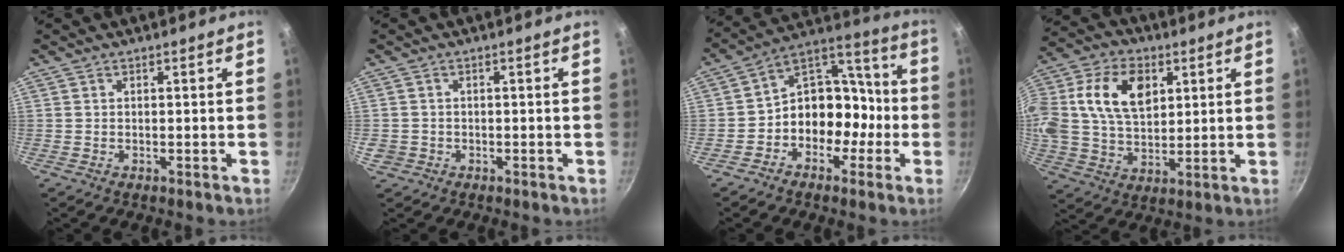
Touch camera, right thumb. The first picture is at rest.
{"total": 2.4, "force": [-0.7, 2.2, 0.7], "torque": [-0.014, 0.004, -0.006]}
{"total": 13.3, "force": [-3.8, 10.6, 7.0], "torque": [-0.041, 0.083, -0.074]}
{"total": 18.7, "force": [5.1, 12.7, 12.8], "torque": [-0.250, 0.015, 0.087]}